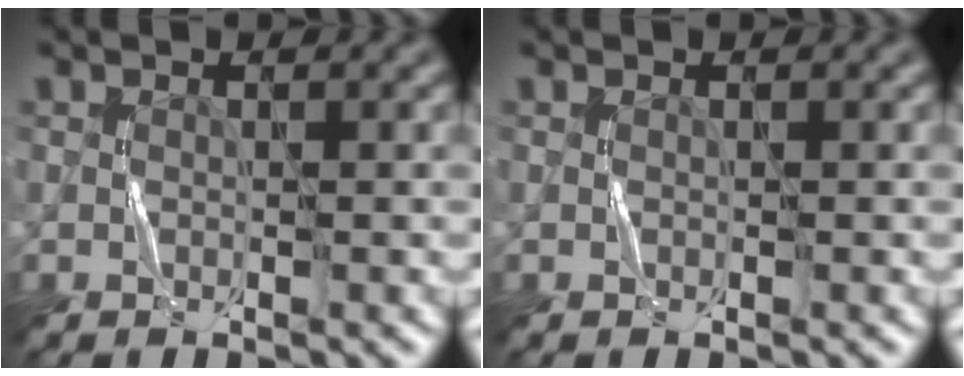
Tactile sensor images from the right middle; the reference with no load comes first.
{"total": 0.0}